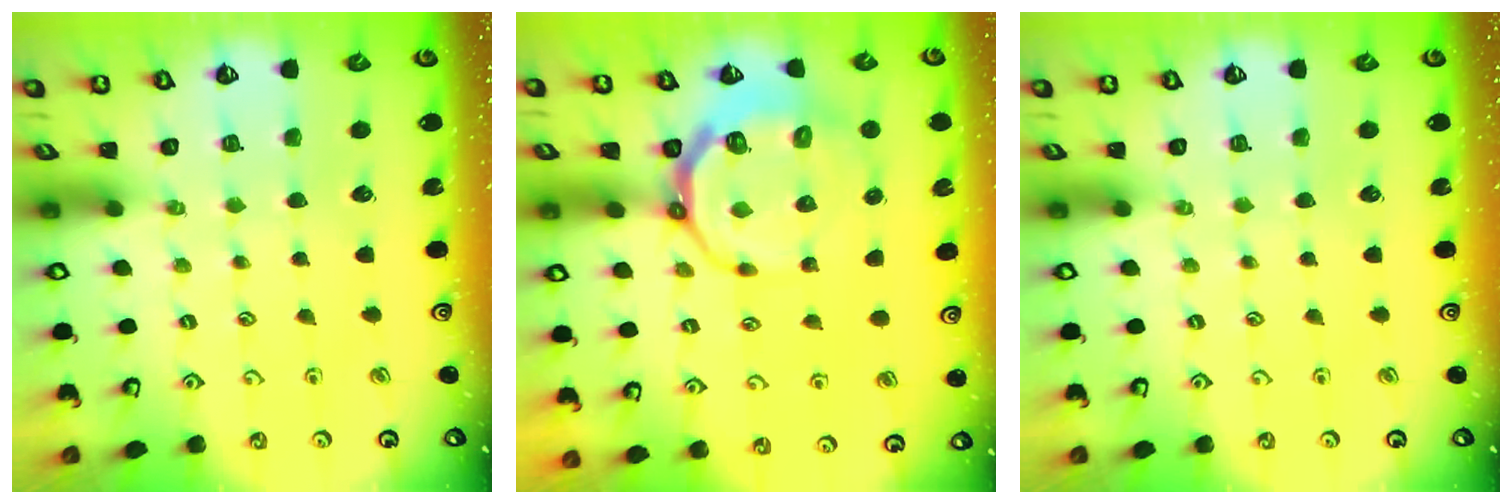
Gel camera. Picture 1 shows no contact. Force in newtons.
{"total": 10.8, "press": 10.3, "slide": 3.0}
{"total": 0.0}